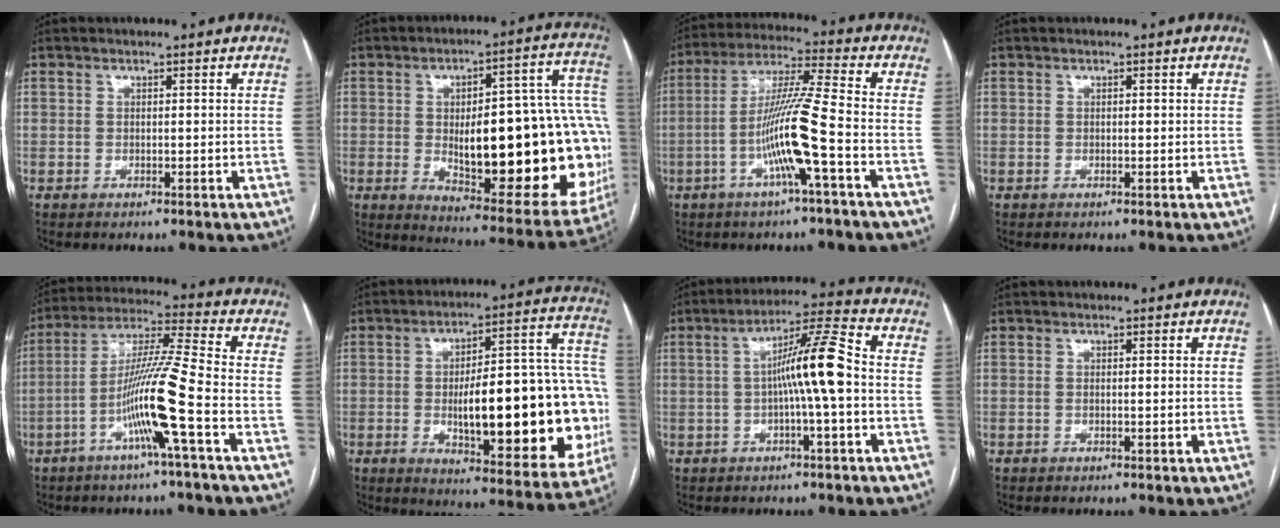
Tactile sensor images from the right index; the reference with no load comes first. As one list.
[{"total": 31.5, "force": [-2.7, 9.2, 30.0], "torque": [-0.319, 0.031, -0.012]}, {"total": 11.6, "force": [-3.7, -0.9, 10.9], "torque": [-0.211, 0.005, -0.074]}, {"total": 0.5, "force": [0.2, 0.2, 0.4], "torque": [-0.006, 0.001, 0.003]}, {"total": 12.3, "force": [-4.5, -1.4, 11.4], "torque": [-0.216, 0.005, -0.089]}, {"total": 27.3, "force": [-3.6, 7.2, 26.0], "torque": [-0.290, 0.027, -0.033]}, {"total": 9.4, "force": [-0.6, -0.2, 9.4], "torque": [-0.159, 0.021, -0.015]}, {"total": 0.0}]